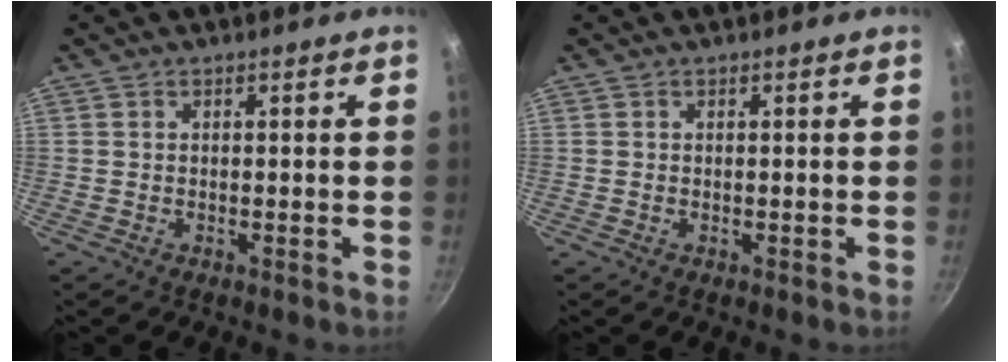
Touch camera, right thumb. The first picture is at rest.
{"total": 0.0}